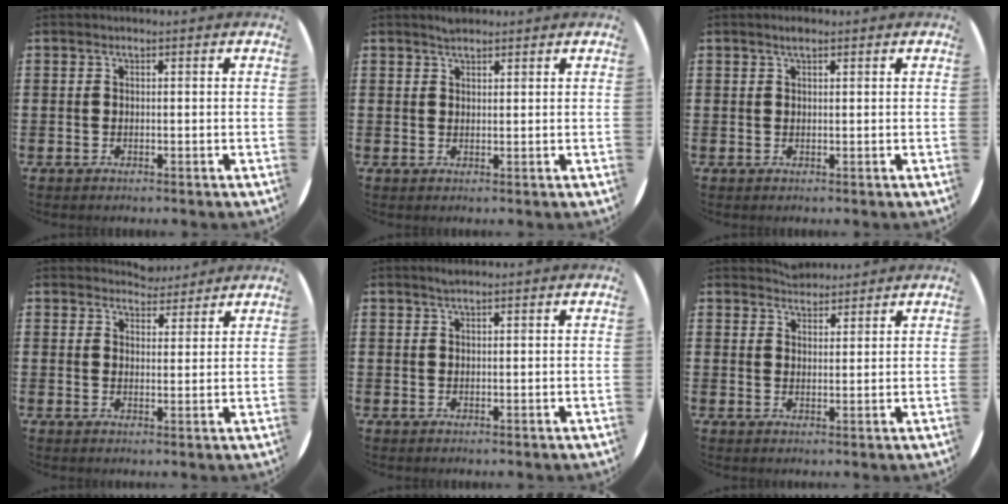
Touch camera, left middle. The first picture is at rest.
{"total": 1.5, "force": [1.5, 0.3, 0.2], "torque": [-0.005, 0.004, 0.027]}
{"total": 1.0, "force": [0.9, 0.2, 0.5], "torque": [-0.010, 0.003, 0.015]}
{"total": 3.4, "force": [3.3, 0.9, -0.1], "torque": [0.003, -0.012, 0.061]}
{"total": 0.8, "force": [0.8, 0.0, 0.3], "torque": [-0.007, 0.001, 0.015]}
{"total": 2.6, "force": [2.5, 0.5, -0.3], "torque": [0.000, 0.000, 0.049]}